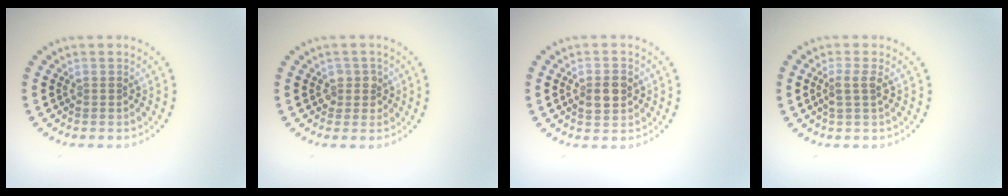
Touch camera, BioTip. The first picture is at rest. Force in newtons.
{"total": 1.6, "press": 1.5, "slide": 0.7}
{"total": 2.8, "press": 2.8, "slide": 0.1}
{"total": 1.5, "press": 1.2, "slide": 0.8}